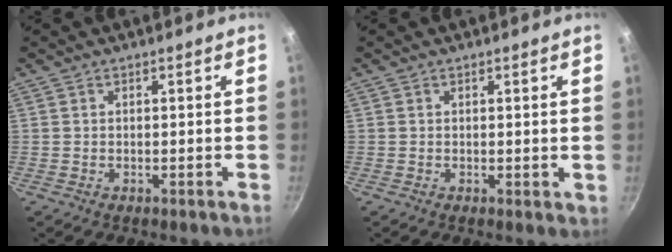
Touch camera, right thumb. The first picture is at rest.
{"total": 0.9, "force": [0.5, 0.6, 0.6], "torque": [-0.004, -0.004, 0.006]}